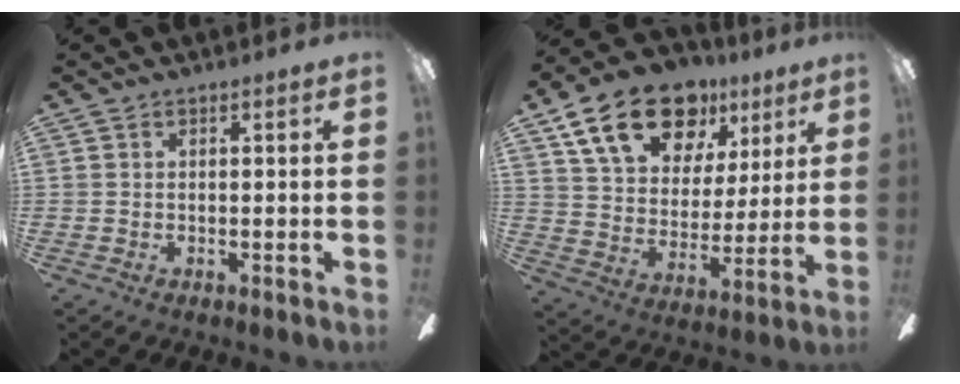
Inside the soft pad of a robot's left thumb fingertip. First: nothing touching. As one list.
[{"total": 20.7, "force": [12.6, 12.4, 10.9], "torque": [-0.186, -0.055, 0.228]}]